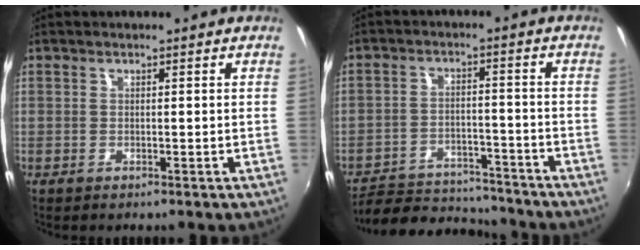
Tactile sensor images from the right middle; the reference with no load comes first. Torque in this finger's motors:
{"motor_torque": [0.21, -0.62, -0.08, -0.02]}